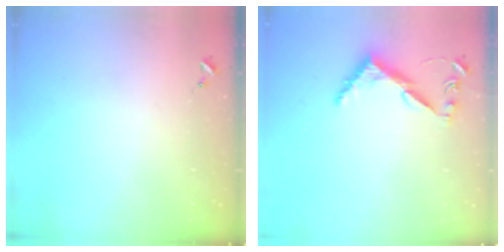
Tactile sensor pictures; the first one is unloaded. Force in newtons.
{"total": 6.2, "press": 6.2, "slide": 0.5}